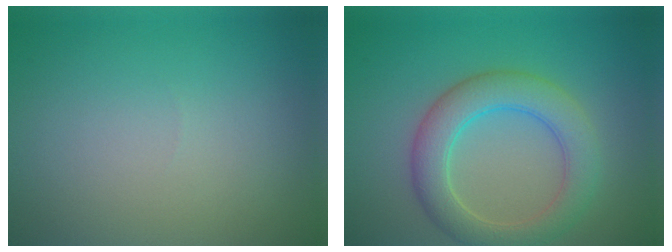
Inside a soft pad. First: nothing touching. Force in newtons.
{"total": 5.4, "press": 5.4, "slide": 0.2}